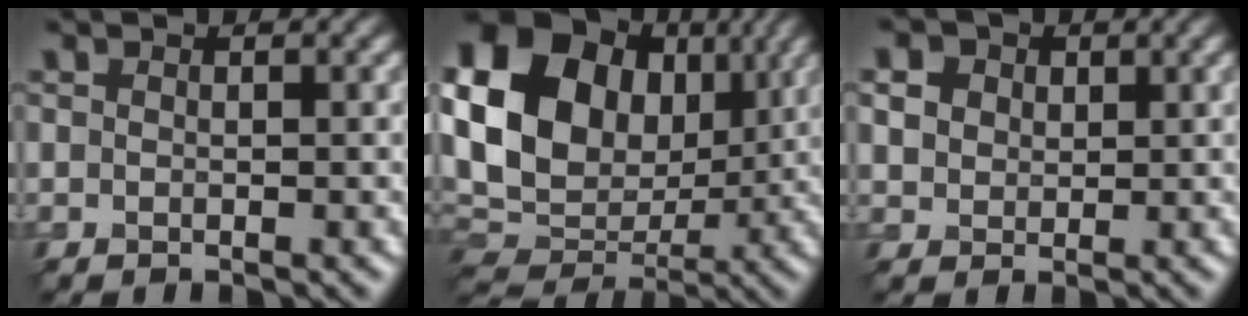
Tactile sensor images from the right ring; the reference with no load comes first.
{"total": 18.2, "force": [4.2, 14.1, 10.7], "torque": [-0.227, 0.019, 0.073]}
{"total": 5.9, "force": [2.7, 4.4, 2.9], "torque": [-0.080, 0.015, 0.033]}